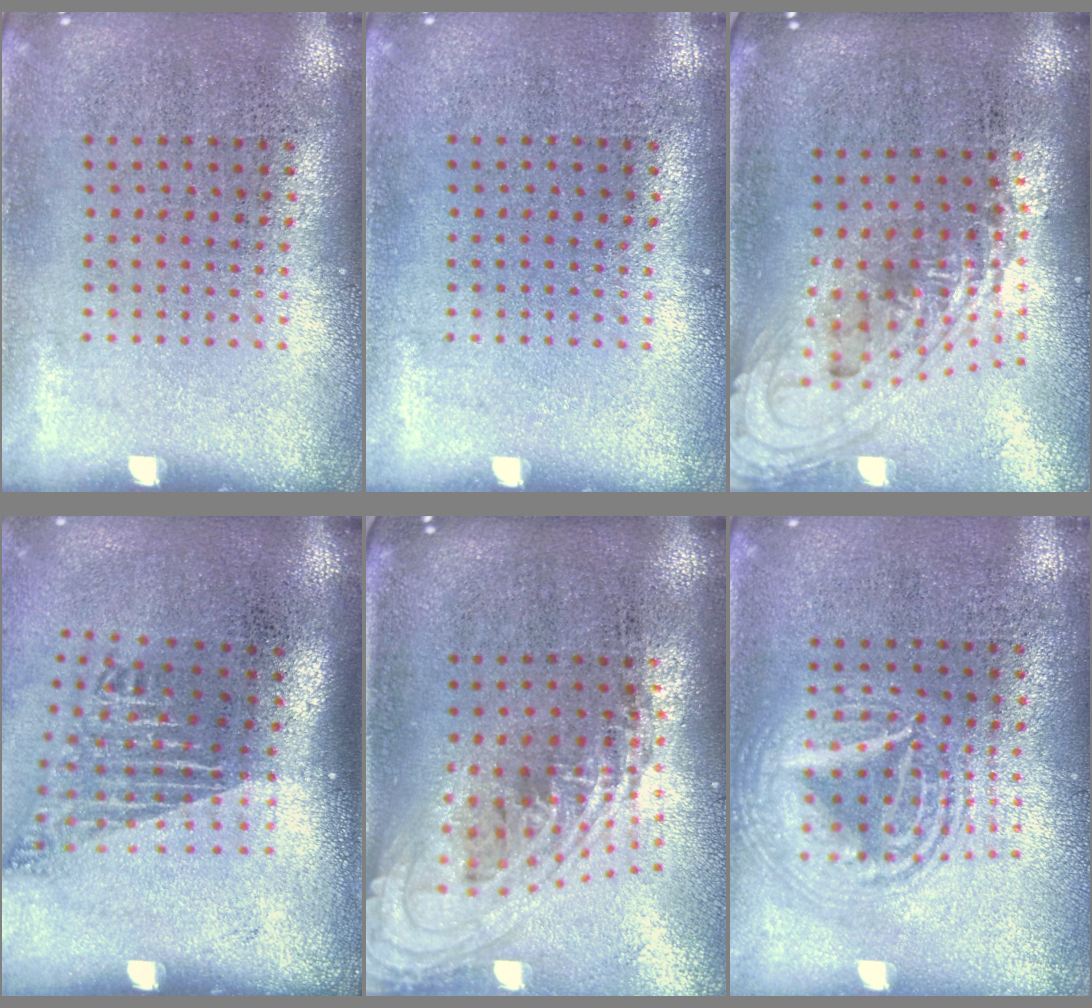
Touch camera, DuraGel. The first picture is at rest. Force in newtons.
{"total": 0.0}
{"total": 1.8, "press": 1.4, "slide": 1.2}
{"total": 1.8, "press": 1.1, "slide": 1.4}
{"total": 2.3, "press": 1.7, "slide": 1.6}
{"total": 2.7, "press": 2.7, "slide": 0.2}